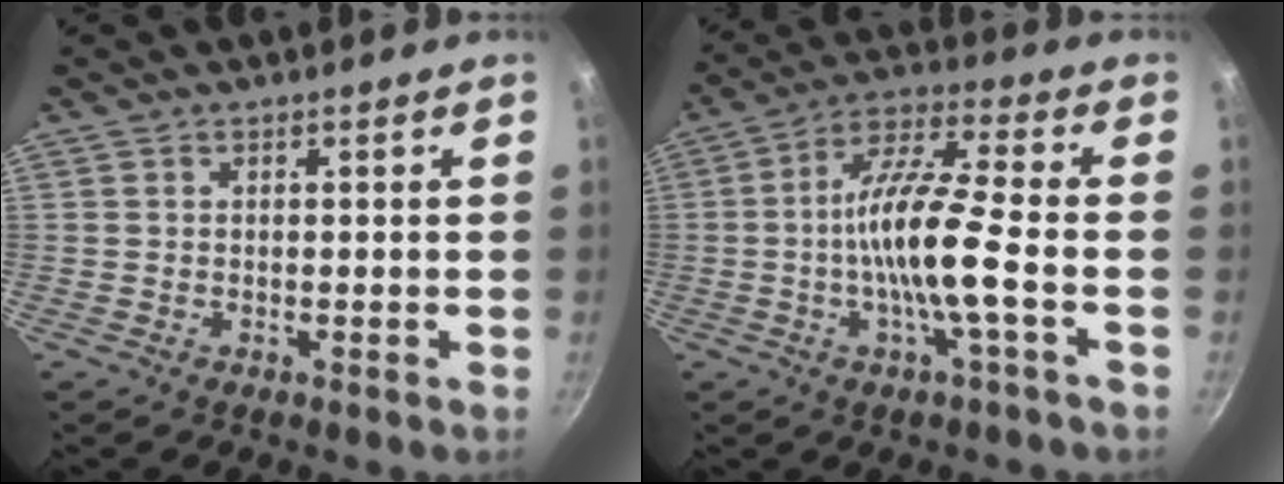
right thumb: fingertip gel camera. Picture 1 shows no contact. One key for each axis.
{"total": 13.2, "fx": -2.5, "fy": 1.9, "fz": 12.8, "tx": -0.236, "ty": 0.031, "tz": -0.058}